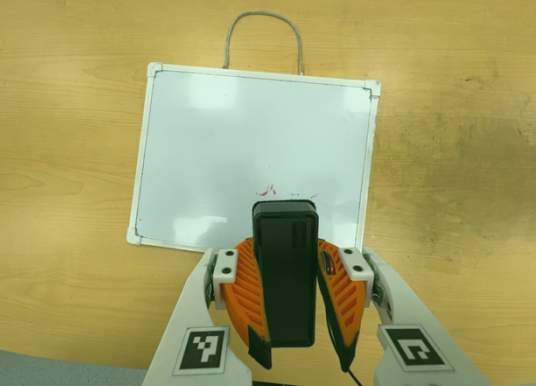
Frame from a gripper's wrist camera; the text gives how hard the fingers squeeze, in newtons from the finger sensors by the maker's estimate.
{"total": 10.3, "left": 8.7, "right": 11.9}